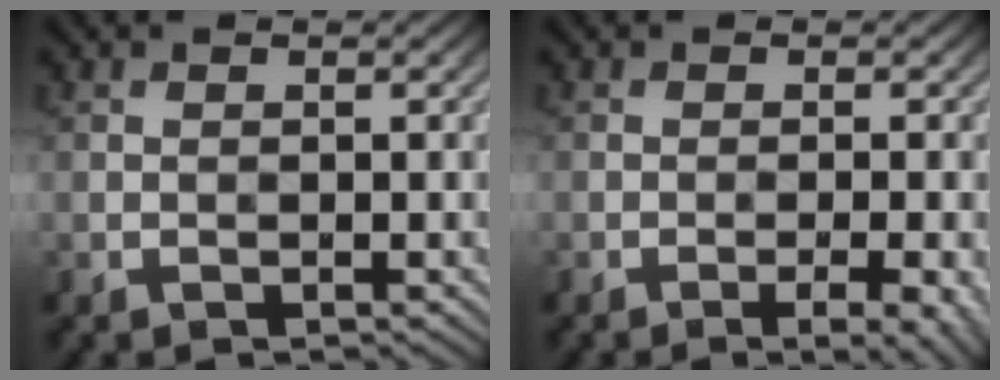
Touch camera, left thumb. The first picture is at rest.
{"total": 4.6, "force": [-2.0, 1.0, 4.0], "torque": [-0.051, 0.005, -0.025]}